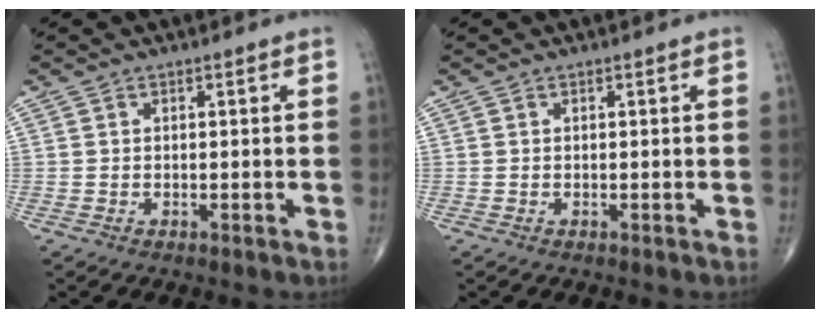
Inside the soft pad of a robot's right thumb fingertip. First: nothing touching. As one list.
[{"total": 0.0}]